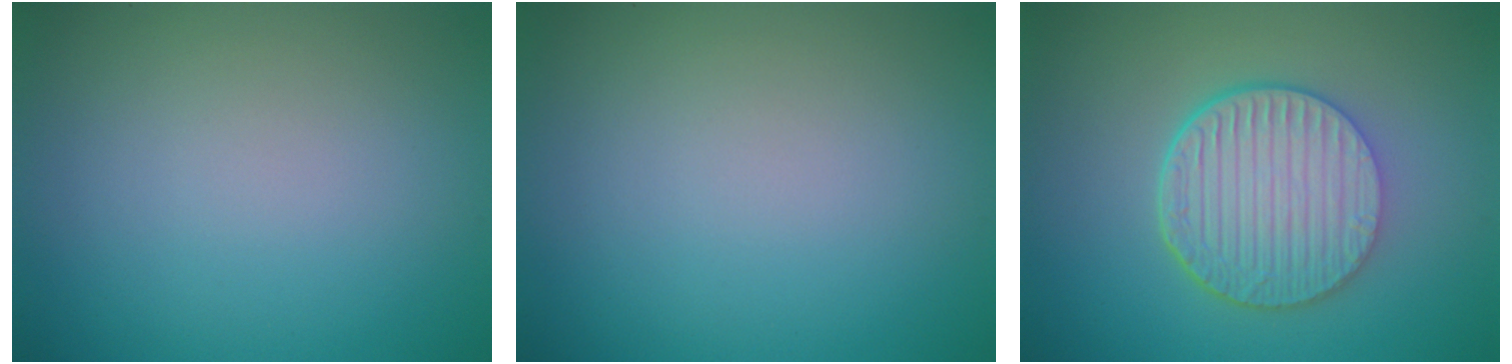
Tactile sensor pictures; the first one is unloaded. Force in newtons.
{"total": 0.0}
{"total": 6.6, "press": 4.7, "slide": 4.6}